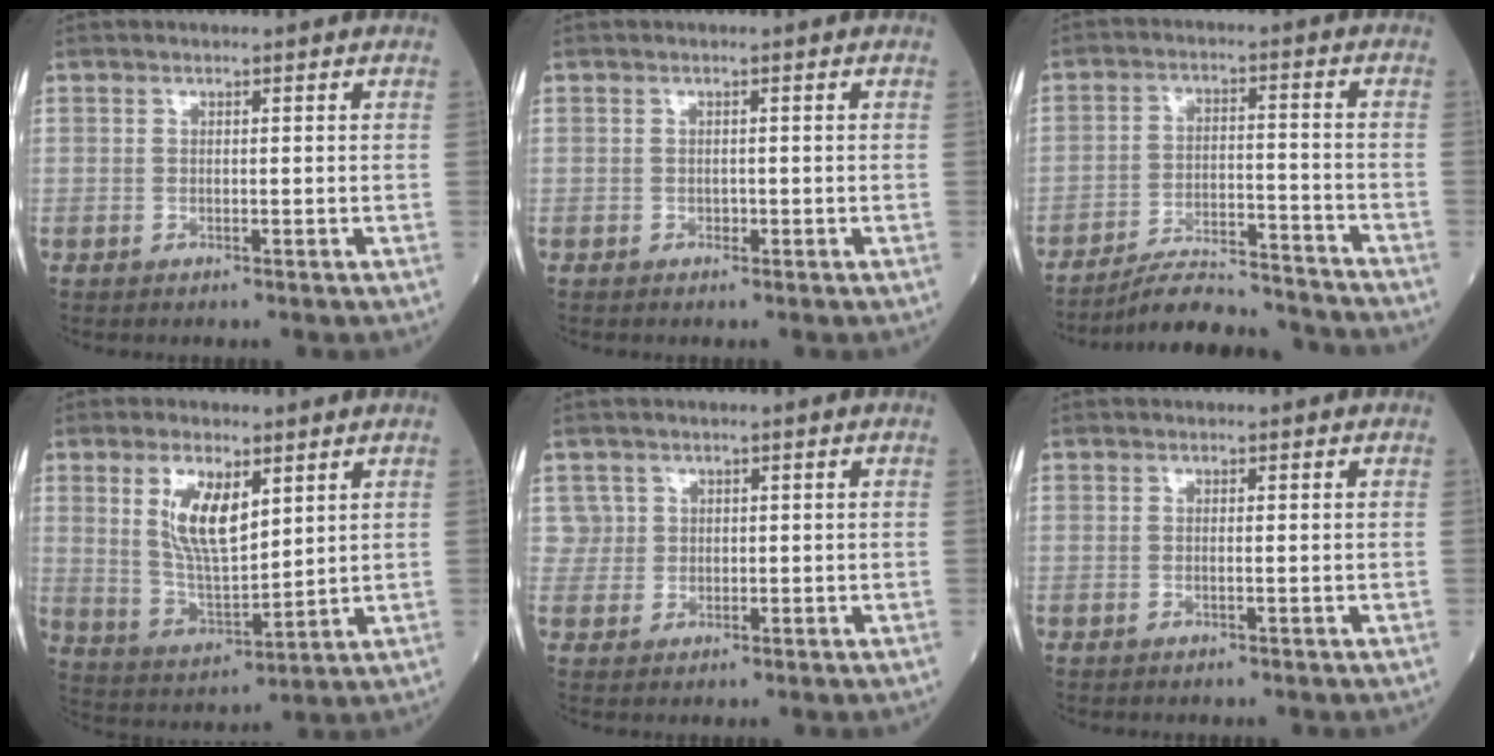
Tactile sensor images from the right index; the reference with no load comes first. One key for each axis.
{"total": 0.5, "fx": -0.2, "fy": 0.4, "fz": 0.2, "tx": -0.004, "ty": 0.003, "tz": -0.003}
{"total": 13.0, "fx": -12.7, "fy": 0.7, "fz": 2.8, "tx": -0.043, "ty": 0.010, "tz": -0.196}
{"total": 9.6, "fx": 3.8, "fy": 3.3, "fz": 8.1, "tx": -0.160, "ty": -0.001, "tz": 0.079}
{"total": 2.4, "fx": 1.0, "fy": 2.2, "fz": -0.3, "tx": 0.017, "ty": 0.005, "tz": 0.016}
{"total": 0.0}